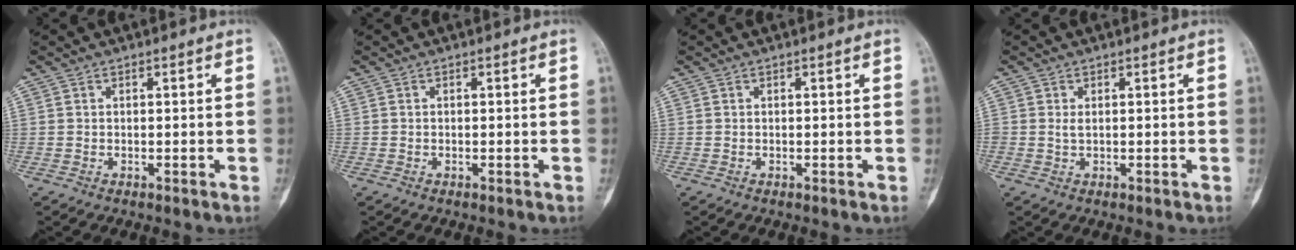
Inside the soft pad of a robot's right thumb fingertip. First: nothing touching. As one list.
[{"total": 0.0}, {"total": 0.0}, {"total": 1.1, "force": [0.2, 0.6, 0.9], "torque": [-0.017, 0.000, 0.007]}]